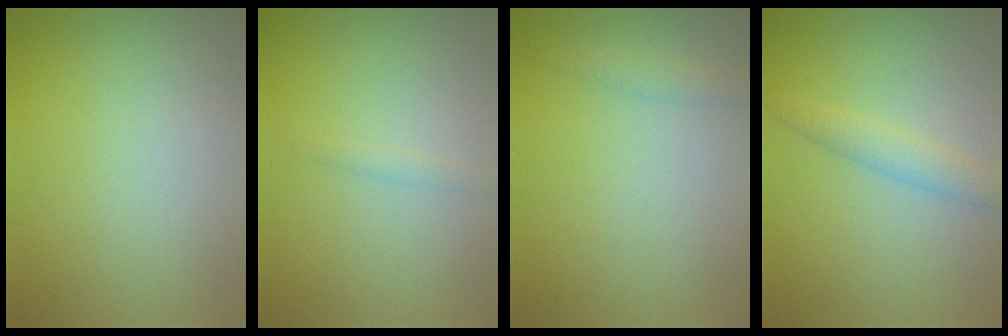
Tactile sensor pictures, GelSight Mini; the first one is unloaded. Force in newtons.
{"total": 0.6, "press": 0.6, "slide": 0.0}
{"total": 1.2, "press": 1.2, "slide": 0.1}
{"total": 2.1, "press": 2.1, "slide": 0.1}